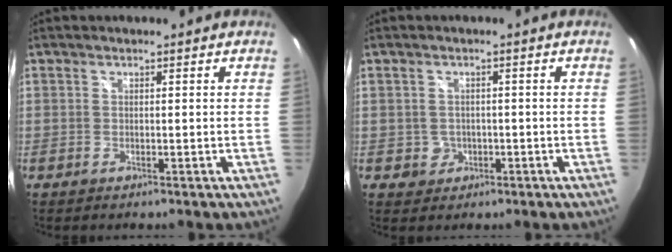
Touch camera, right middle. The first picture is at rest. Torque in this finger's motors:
{"motor_torque": [-0.21, -0.04, -0.01, -0.01]}